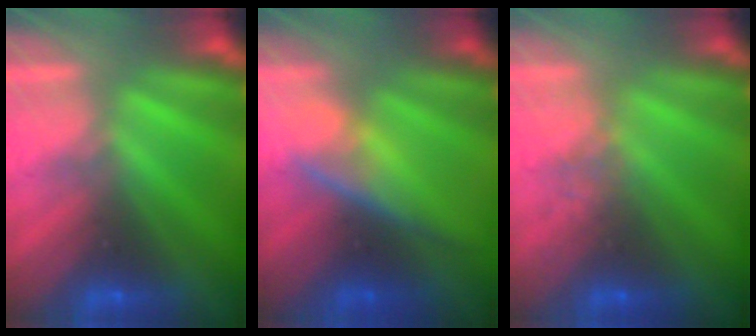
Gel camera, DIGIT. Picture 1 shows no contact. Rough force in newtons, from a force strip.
{"total": 2.8}
{"total": 2.3}